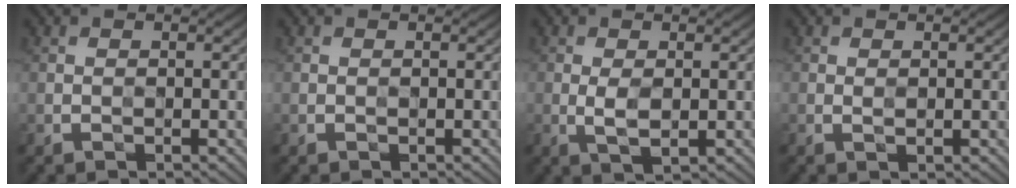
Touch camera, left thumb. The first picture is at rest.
{"total": 0.0}
{"total": 2.9, "force": [-0.1, 1.0, 2.7], "torque": [-0.061, 0.001, -0.002]}
{"total": 0.6, "force": [0.3, 0.1, 0.6], "torque": [-0.006, 0.003, 0.007]}